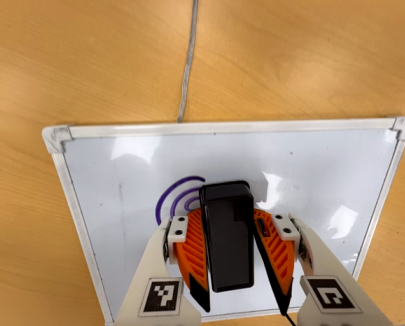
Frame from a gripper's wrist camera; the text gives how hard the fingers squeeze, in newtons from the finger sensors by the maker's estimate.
{"total": 12.0, "left": 13.1, "right": 11.0}